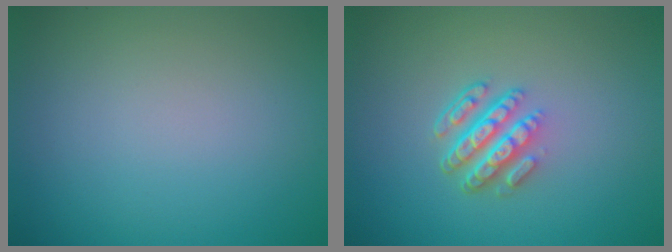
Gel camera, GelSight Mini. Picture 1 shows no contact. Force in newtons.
{"total": 4.3, "press": 3.0, "slide": 3.1}